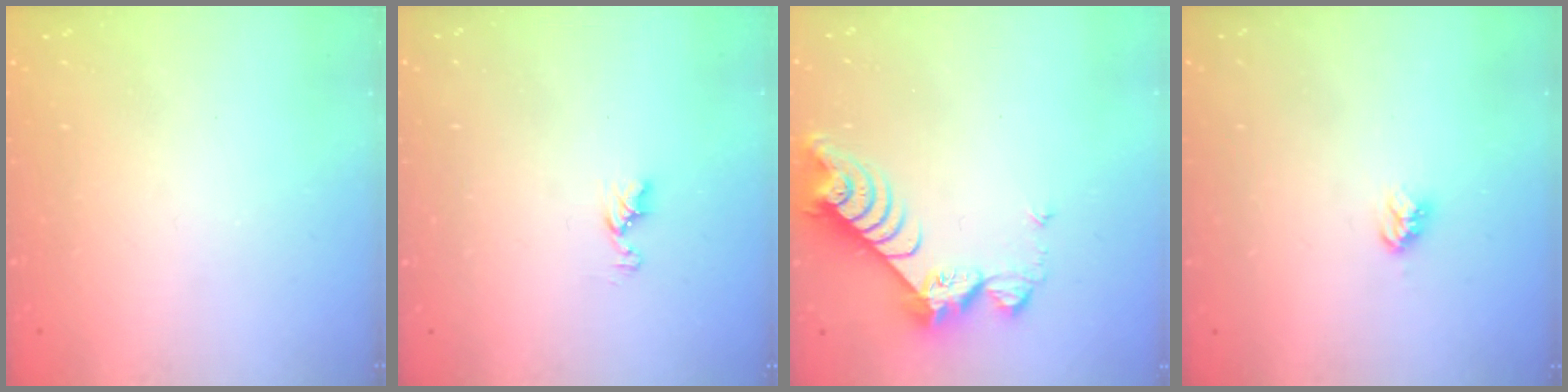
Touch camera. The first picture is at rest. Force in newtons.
{"total": 5.1, "press": 5.1, "slide": 0.6}
{"total": 8.8, "press": 8.7, "slide": 0.9}
{"total": 3.9, "press": 3.8, "slide": 0.5}